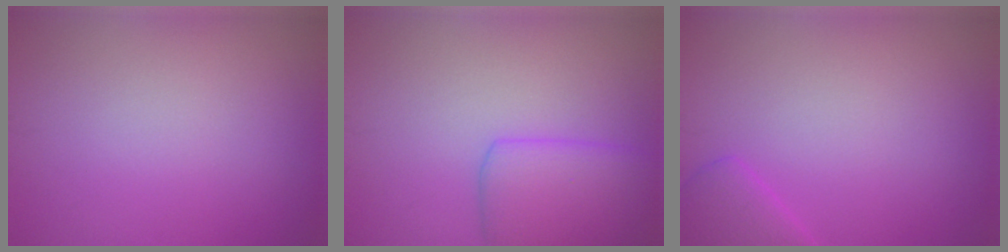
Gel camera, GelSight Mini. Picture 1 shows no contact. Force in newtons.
{"total": 4.2, "press": 4.2, "slide": 0.2}
{"total": 2.0, "press": 2.0, "slide": 0.1}